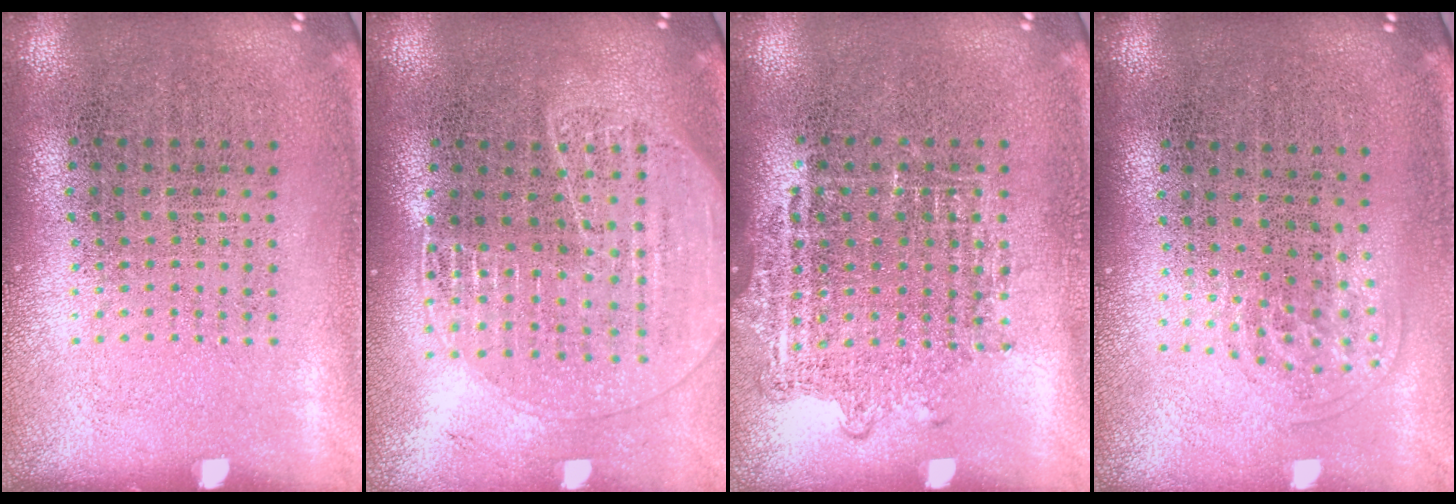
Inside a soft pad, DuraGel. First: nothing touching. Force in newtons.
{"total": 1.7, "press": 1.5, "slide": 0.6}
{"total": 1.0, "press": 0.9, "slide": 0.4}
{"total": 1.0, "press": 0.6, "slide": 0.8}